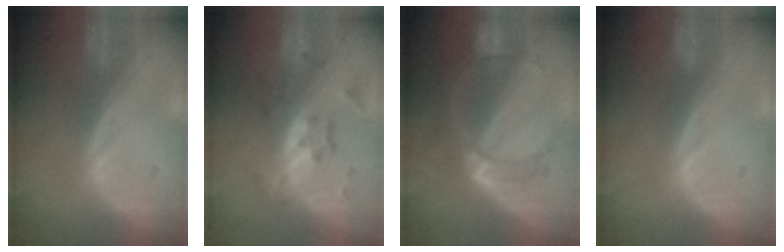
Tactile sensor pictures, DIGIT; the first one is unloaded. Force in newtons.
{"total": 6.3, "press": 6.3, "slide": 0.5}
{"total": 7.2, "press": 6.5, "slide": 3.1}
{"total": 0.0}